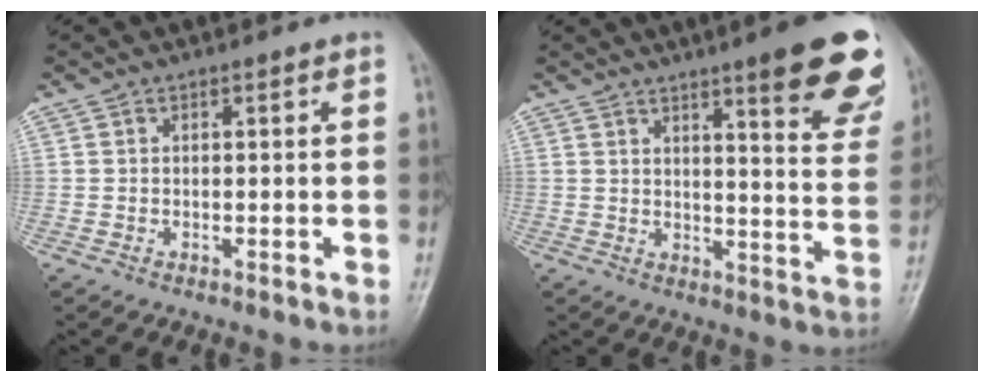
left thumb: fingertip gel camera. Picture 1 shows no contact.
{"total": 16.6, "force": [10.0, 3.1, 12.9], "torque": [-0.125, -0.052, 0.121]}